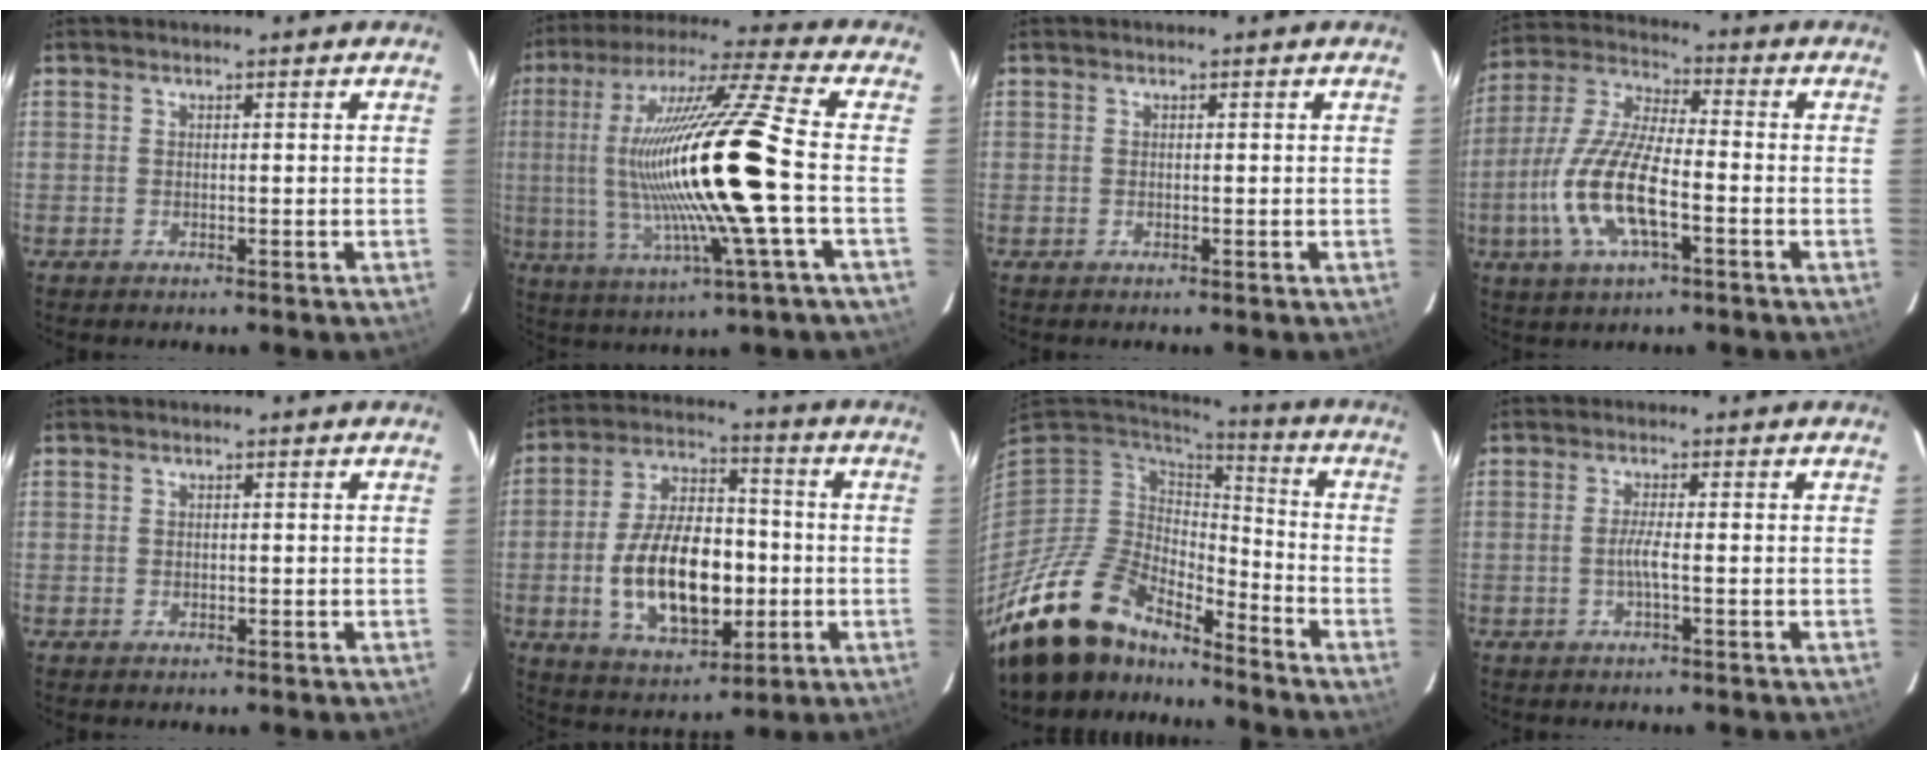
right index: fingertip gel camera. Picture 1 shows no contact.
{"total": 22.3, "force": [-0.8, 0.8, 22.3], "torque": [-0.413, -0.007, -0.010]}
{"total": 0.0}
{"total": 15.0, "force": [-4.8, 4.8, 13.4], "torque": [-0.286, -0.006, -0.093]}
{"total": 0.6, "force": [0.1, 0.6, 0.1], "torque": [0.003, 0.001, 0.002]}
{"total": 17.9, "force": [-3.2, 9.8, 14.7], "torque": [-0.284, 0.012, -0.039]}
{"total": 18.1, "force": [-15.4, 6.4, 7.1], "torque": [-0.154, -0.019, -0.280]}
{"total": 2.4, "force": [-0.6, -0.4, 2.3], "torque": [-0.043, -0.002, -0.014]}